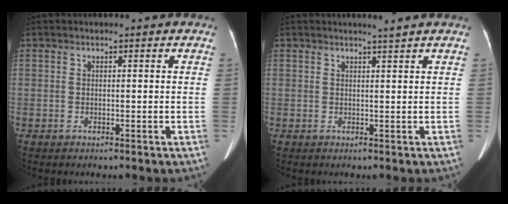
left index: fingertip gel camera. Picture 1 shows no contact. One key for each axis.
{"total": 1.2, "fx": 1.0, "fy": -0.5, "fz": 0.4, "tx": -0.017, "ty": -0.009, "tz": 0.022}